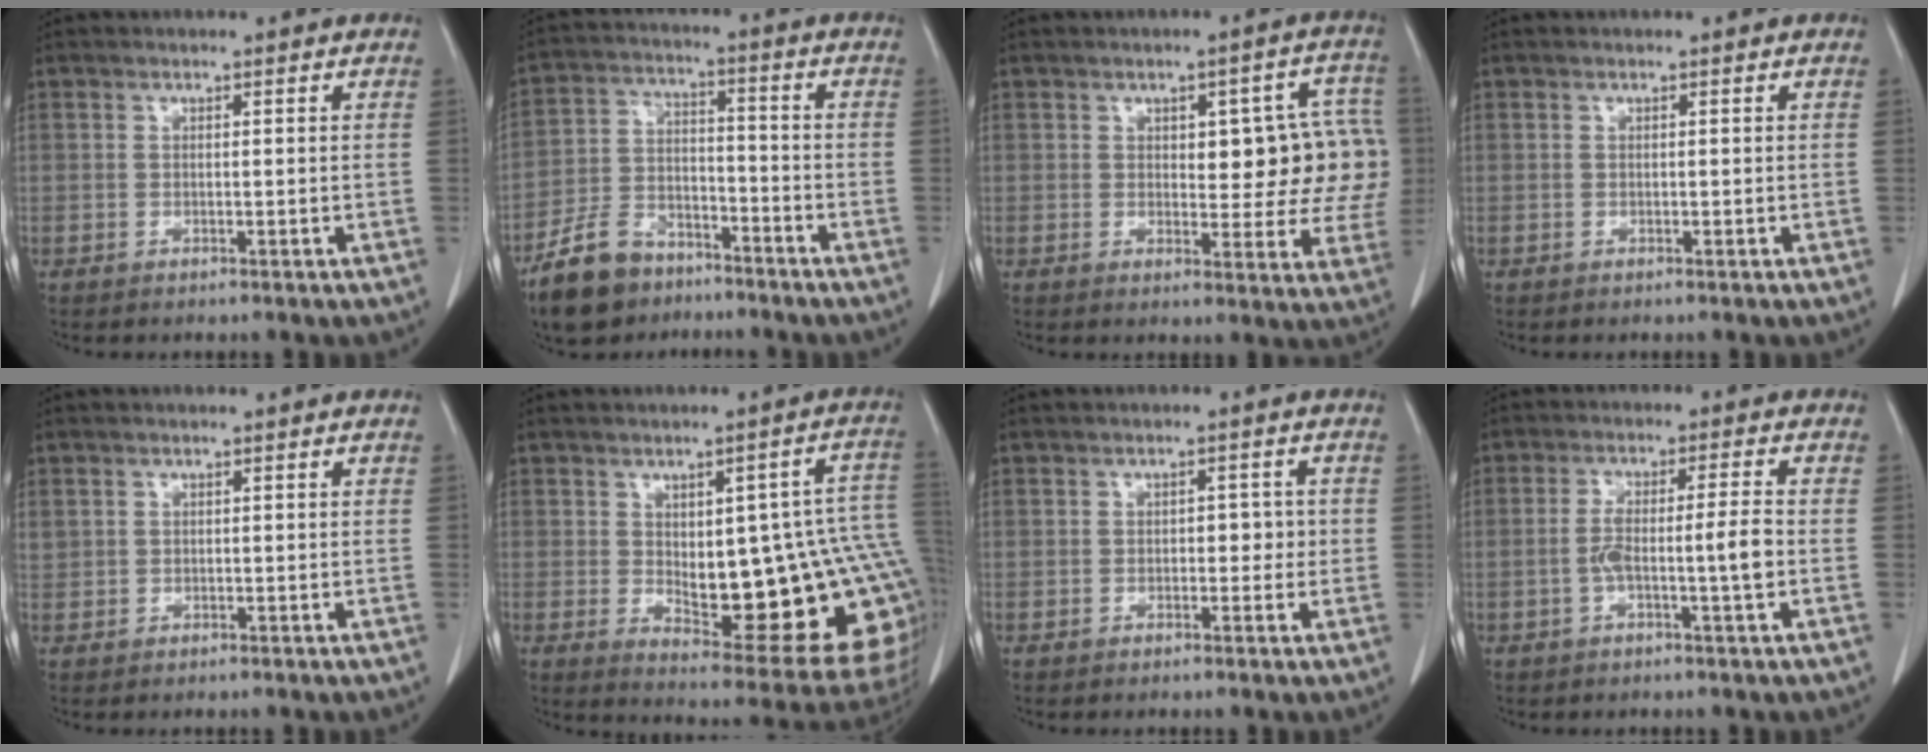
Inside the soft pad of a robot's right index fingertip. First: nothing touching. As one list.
[{"total": 10.3, "force": [-7.7, 5.6, 4.1], "torque": [-0.098, 0.001, -0.143]}, {"total": 11.9, "force": [1.3, 5.1, 10.6], "torque": [-0.106, 0.023, 0.019]}, {"total": 0.0}, {"total": 1.4, "force": [0.6, 1.2, 0.4], "torque": [-0.007, 0.012, 0.014]}, {"total": 22.6, "force": [-1.3, 6.5, 21.6], "torque": [-0.204, 0.015, 0.008]}, {"total": 2.6, "force": [-0.2, 1.6, 2.0], "torque": [-0.017, 0.007, -0.004]}, {"total": 6.1, "force": [-1.4, 0.0, 5.9], "torque": [-0.115, 0.011, -0.022]}]